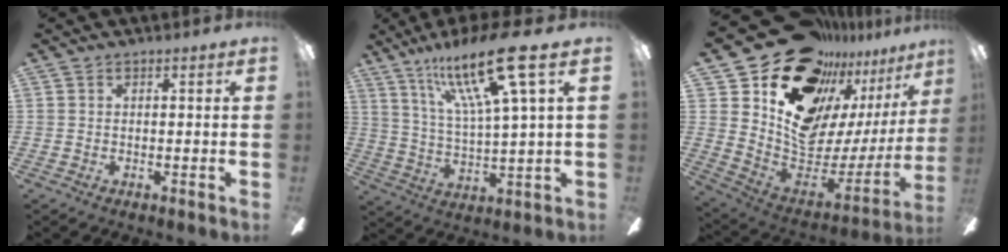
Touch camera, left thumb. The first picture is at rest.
{"total": 19.6, "force": [11.4, 3.4, 15.6], "torque": [-0.293, -0.049, 0.173]}
{"total": 20.4, "force": [13.6, 11.6, 9.7], "torque": [-0.144, -0.113, 0.267]}